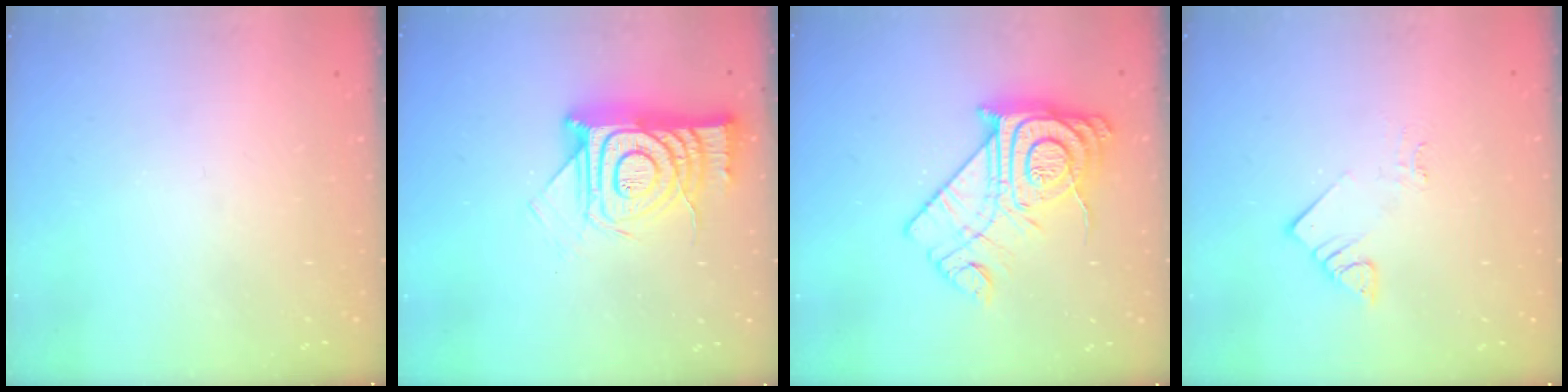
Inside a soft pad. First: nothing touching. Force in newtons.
{"total": 15.6, "press": 15.5, "slide": 1.2}
{"total": 17.2, "press": 17.1, "slide": 1.5}
{"total": 3.7, "press": 3.7, "slide": 0.3}